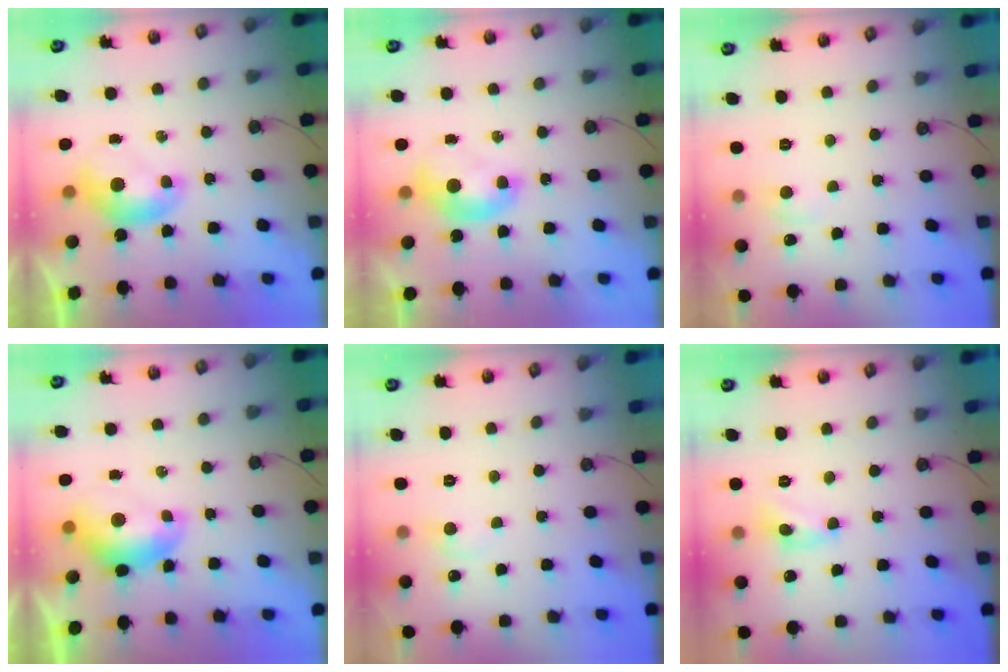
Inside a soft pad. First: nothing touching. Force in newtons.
{"total": 1.3, "press": 1.3, "slide": 0.3}
{"total": 0.6, "press": 0.3, "slide": 0.6}
{"total": 1.1, "press": 1.0, "slide": 0.4}
{"total": 0.9, "press": 0.6, "slide": 0.7}
{"total": 1.9, "press": 1.9, "slide": 0.2}